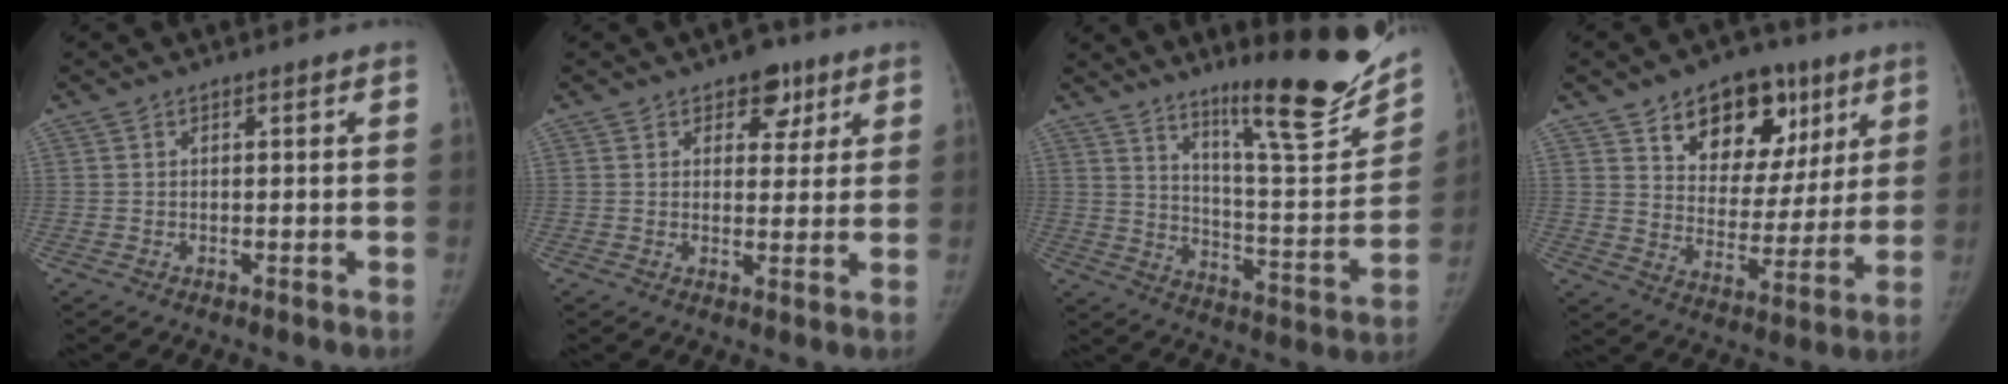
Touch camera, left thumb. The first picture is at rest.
{"total": 5.9, "force": [3.3, 3.9, 3.0], "torque": [-0.002, -0.012, 0.042]}
{"total": 20.6, "force": [15.4, 2.8, 13.4], "torque": [-0.157, -0.114, 0.240]}
{"total": 17.8, "force": [9.3, 11.5, 9.9], "torque": [-0.083, -0.032, 0.143]}